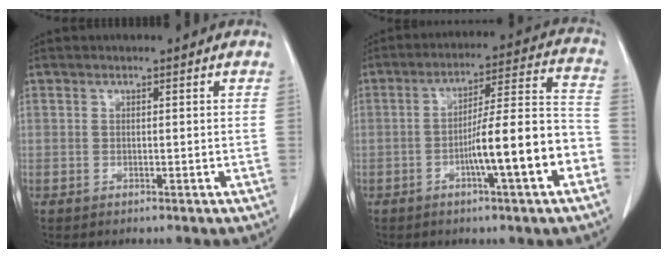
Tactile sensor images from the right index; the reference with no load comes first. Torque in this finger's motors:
{"motor_torque": [1.88, -0.26, 1.01, 0.18]}